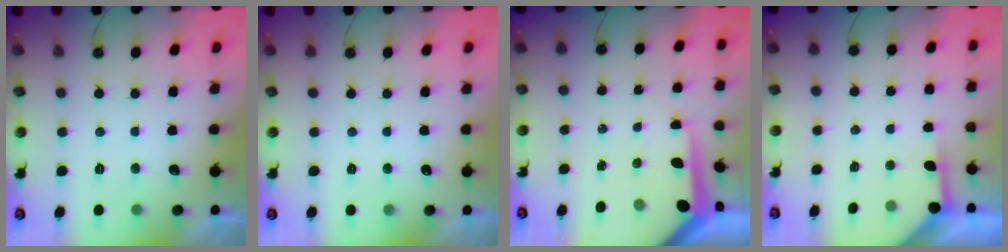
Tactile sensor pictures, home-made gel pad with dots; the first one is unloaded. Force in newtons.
{"total": 0.0}
{"total": 8.0, "press": 8.0, "slide": 0.7}
{"total": 3.9, "press": 3.9, "slide": 0.4}